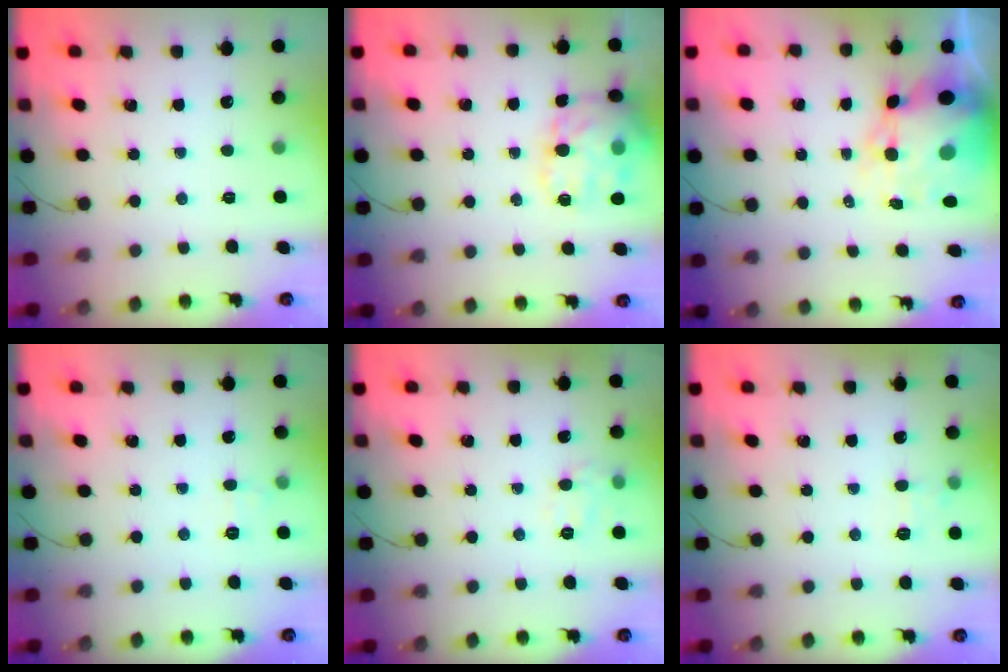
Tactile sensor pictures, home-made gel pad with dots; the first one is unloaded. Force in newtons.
{"total": 16.6, "press": 16.5, "slide": 2.1}
{"total": 12.2, "press": 11.8, "slide": 3.1}
{"total": 5.6, "press": 5.4, "slide": 1.4}
{"total": 7.8, "press": 7.7, "slide": 1.1}
{"total": 6.5, "press": 6.3, "slide": 1.8}